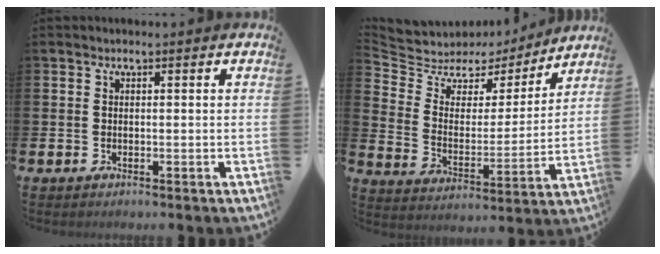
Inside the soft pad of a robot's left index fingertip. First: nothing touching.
{"total": 6.4, "force": [5.4, 3.3, 0.8], "torque": [-0.062, -0.039, 0.090]}